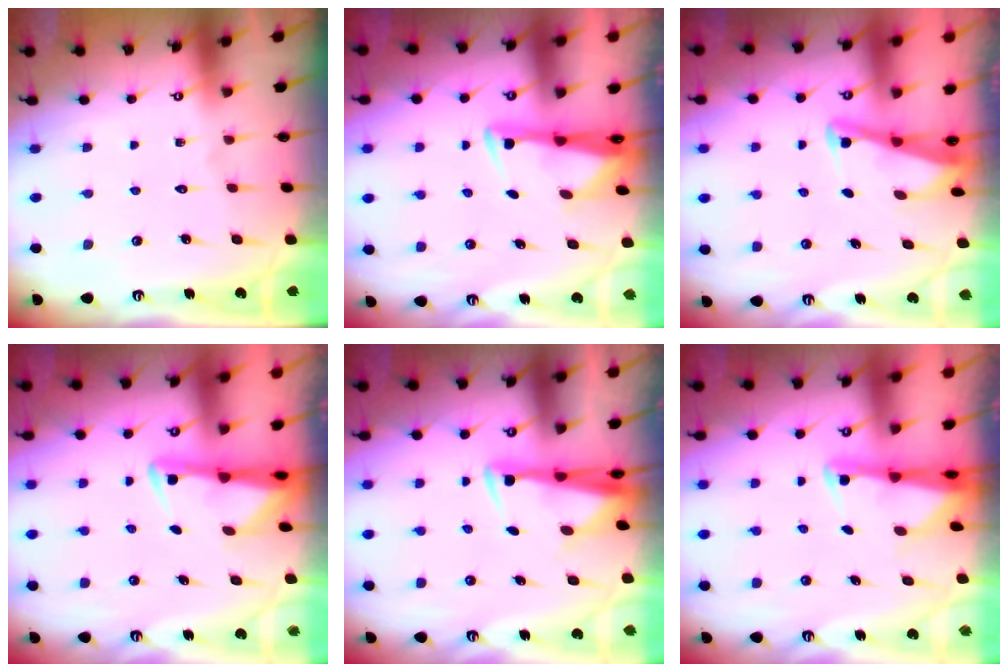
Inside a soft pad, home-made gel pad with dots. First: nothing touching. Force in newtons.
{"total": 2.9, "press": 2.8, "slide": 0.9}
{"total": 2.7, "press": 2.7, "slide": 0.3}
{"total": 2.8, "press": 2.8, "slide": 0.5}
{"total": 3.3, "press": 3.2, "slide": 1.0}
{"total": 2.5, "press": 2.4, "slide": 0.5}